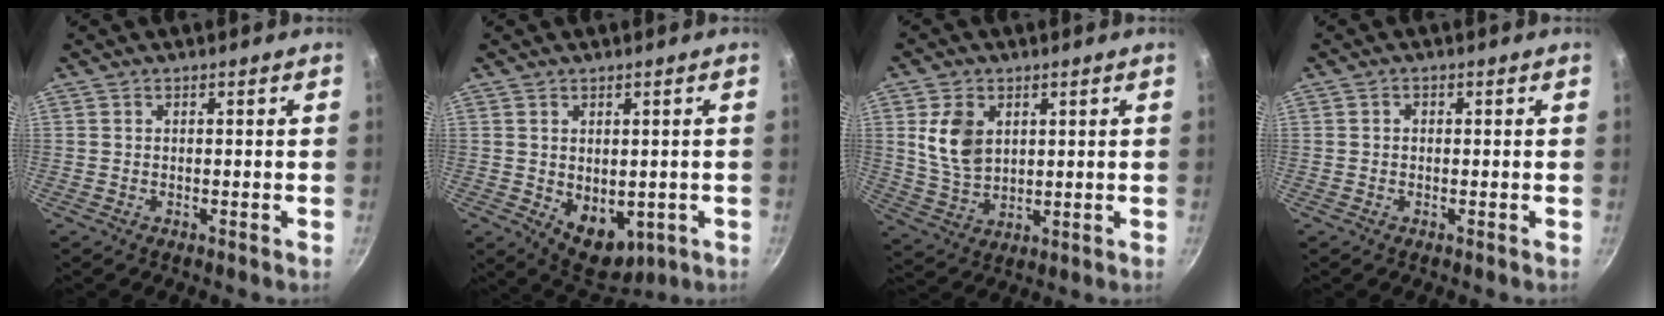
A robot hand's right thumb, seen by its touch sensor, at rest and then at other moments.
{"total": 8.4, "force": [-0.6, 5.8, 6.1], "torque": [-0.060, -0.016, 0.013]}
{"total": 8.9, "force": [2.6, 6.2, 5.9], "torque": [-0.098, -0.018, 0.056]}
{"total": 0.9, "force": [0.0, 0.7, 0.5], "torque": [-0.008, 0.005, -0.001]}